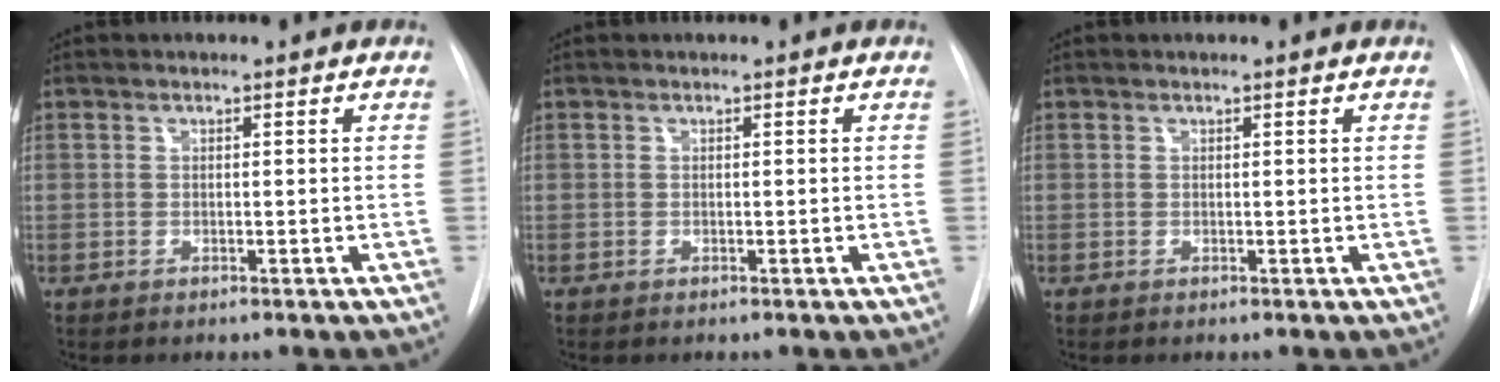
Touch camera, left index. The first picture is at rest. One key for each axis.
{"total": 0.0}
{"total": 0.0}